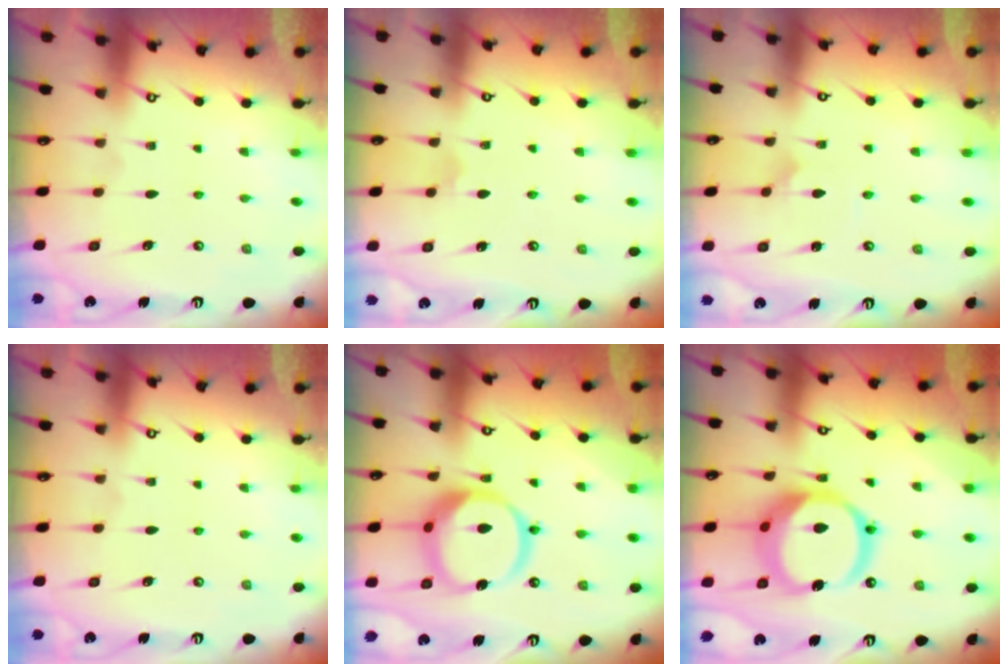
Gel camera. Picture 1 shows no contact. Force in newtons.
{"total": 2.9, "press": 2.9, "slide": 0.1}
{"total": 1.6, "press": 1.6, "slide": 0.0}
{"total": 0.0}
{"total": 16.7, "press": 16.6, "slide": 1.9}
{"total": 17.0, "press": 16.9, "slide": 2.1}